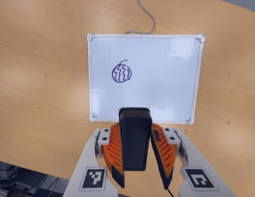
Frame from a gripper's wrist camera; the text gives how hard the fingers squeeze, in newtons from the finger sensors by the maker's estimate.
{"total": 6.2, "left": 5.0, "right": 7.5}